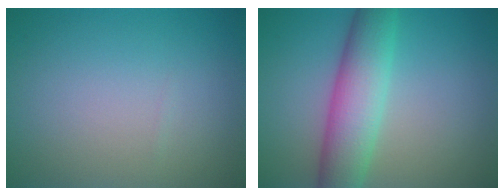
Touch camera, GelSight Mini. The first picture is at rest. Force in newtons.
{"total": 6.3, "press": 6.3, "slide": 0.2}